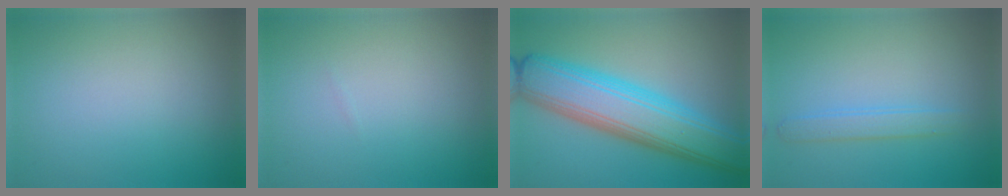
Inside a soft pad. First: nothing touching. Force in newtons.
{"total": 0.0}
{"total": 10.0, "press": 10.0, "slide": 0.2}
{"total": 1.8, "press": 1.8, "slide": 0.1}